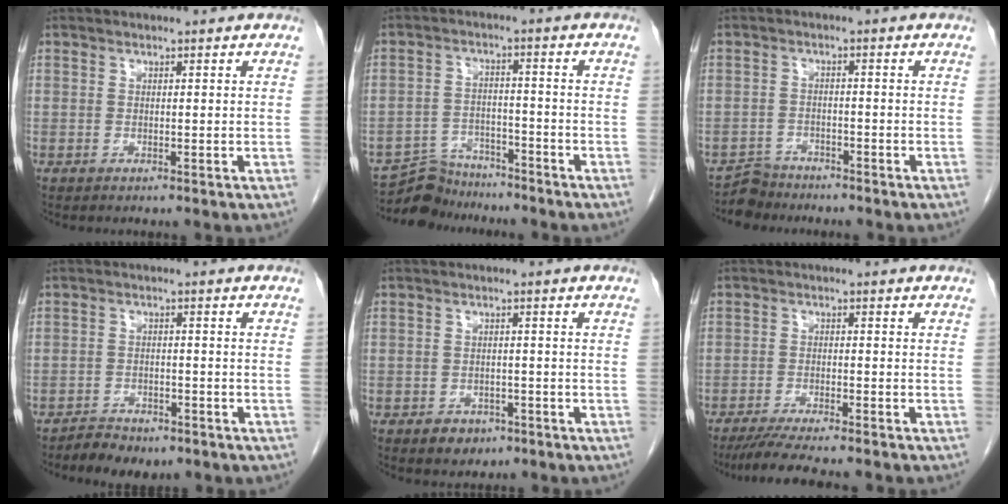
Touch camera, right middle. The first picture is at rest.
{"total": 6.8, "force": [-6.4, 2.2, -0.4], "torque": [0.008, 0.008, -0.113]}
{"total": 3.2, "force": [-2.8, 1.1, -1.0], "torque": [0.018, -0.001, -0.051]}
{"total": 4.8, "force": [-3.8, 2.2, 1.8], "torque": [-0.033, 0.000, -0.054]}
{"total": 2.9, "force": [-1.9, 2.0, 1.0], "torque": [-0.016, 0.004, -0.019]}
{"total": 8.9, "force": [-7.7, 0.3, 4.5], "torque": [-0.068, -0.021, -0.120]}